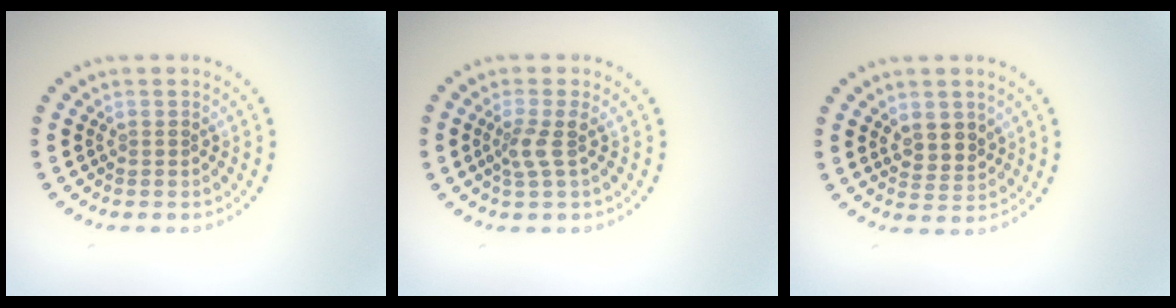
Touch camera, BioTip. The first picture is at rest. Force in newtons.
{"total": 2.0, "press": 1.5, "slide": 1.3}
{"total": 2.5, "press": 2.3, "slide": 1.0}